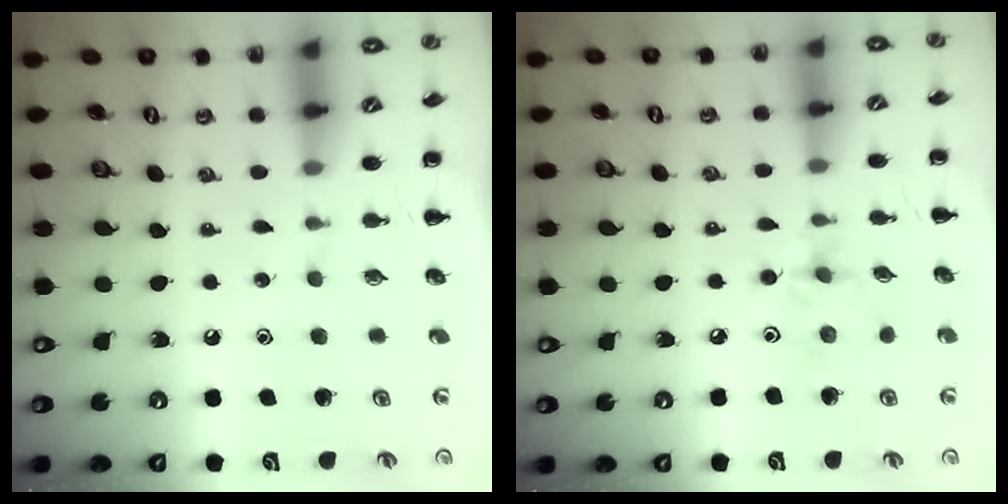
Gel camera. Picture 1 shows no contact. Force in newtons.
{"total": 2.9, "press": 2.9, "slide": 0.5}